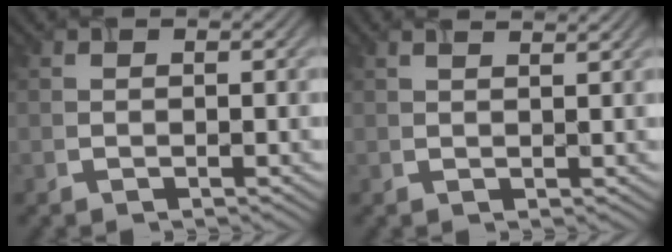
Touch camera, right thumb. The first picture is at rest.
{"total": 1.4, "force": [1.1, 0.2, 0.9], "torque": [-0.006, 0.002, 0.016]}